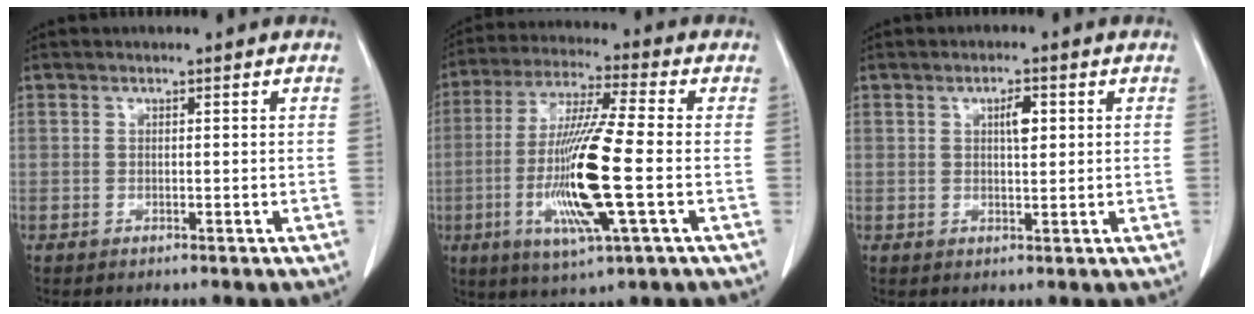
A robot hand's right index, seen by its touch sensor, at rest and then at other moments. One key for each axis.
{"total": 15.6, "fx": -3.1, "fy": 0.6, "fz": 15.2, "tx": -0.308, "ty": -0.017, "tz": -0.063}
{"total": 2.8, "fx": 0.8, "fy": 0.9, "fz": 2.5, "tx": -0.042, "ty": 0.002, "tz": 0.014}